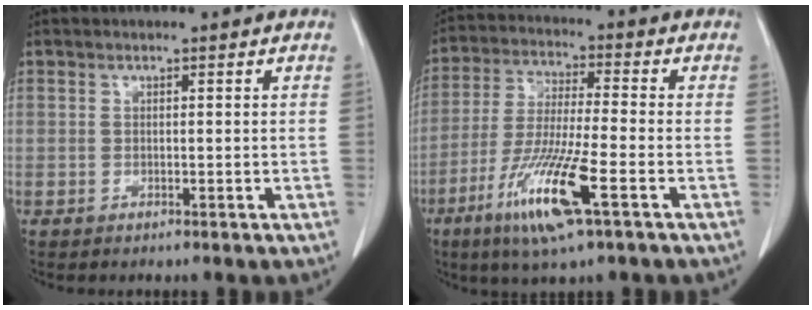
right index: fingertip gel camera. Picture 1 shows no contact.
{"total": 13.0, "force": [-6.1, 0.5, 11.5], "torque": [-0.236, -0.028, -0.113]}